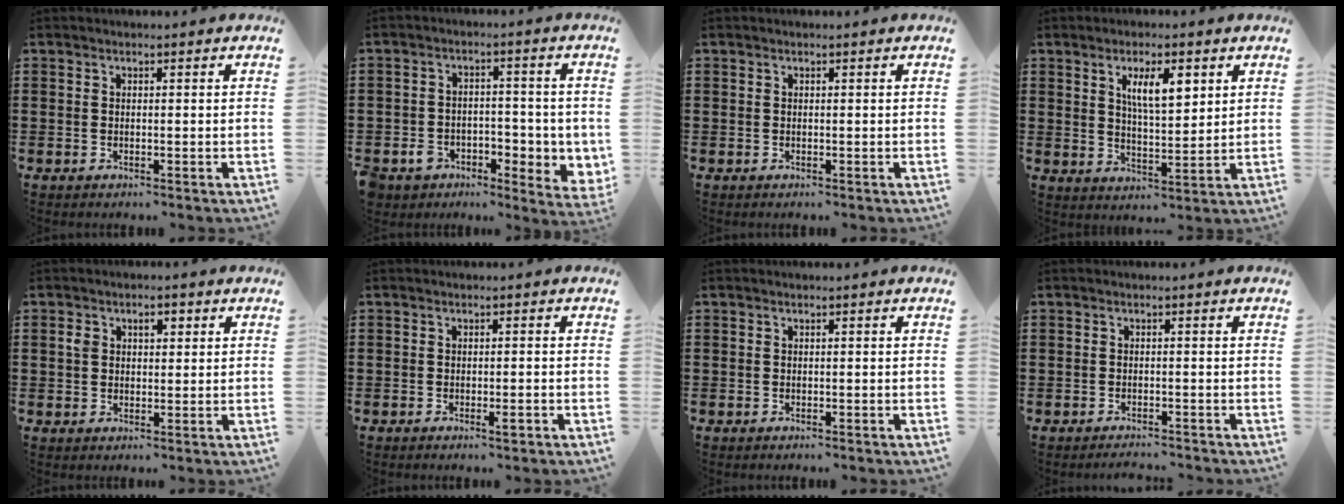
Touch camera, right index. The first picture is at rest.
{"total": 4.6, "force": [-1.7, 3.5, 2.4], "torque": [-0.050, 0.010, -0.033]}
{"total": 0.0}
{"total": 6.4, "force": [2.8, 2.2, 5.3], "torque": [-0.096, 0.002, 0.043]}
{"total": 2.8, "force": [0.9, 1.8, 2.0], "torque": [-0.036, 0.009, 0.010]}
{"total": 1.4, "force": [-0.8, 0.2, 1.1], "torque": [-0.020, -0.004, -0.013]}
{"total": 0.0}
{"total": 1.3, "force": [-1.3, 0.0, 0.0], "torque": [-0.003, 0.003, -0.027]}